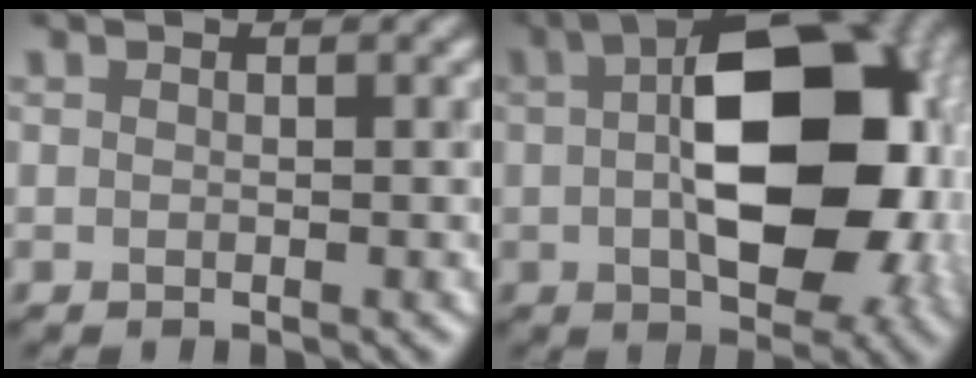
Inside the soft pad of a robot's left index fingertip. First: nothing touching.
{"total": 15.5, "force": [0.5, 8.8, 12.7], "torque": [-0.180, 0.003, 0.018]}